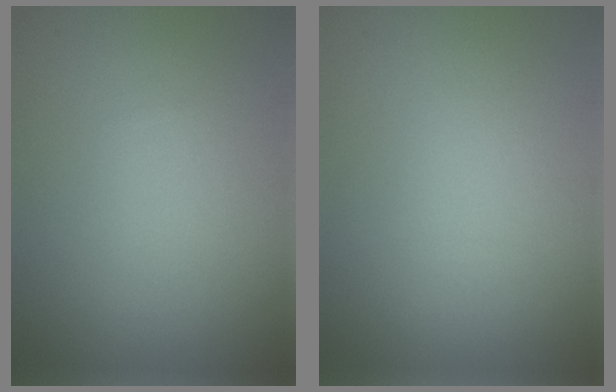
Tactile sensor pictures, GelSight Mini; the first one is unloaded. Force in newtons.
{"total": 0.0}